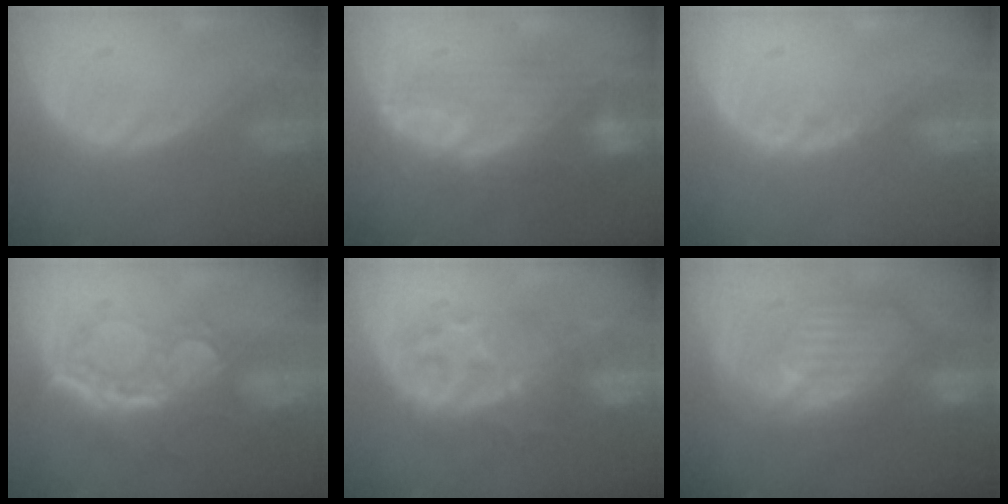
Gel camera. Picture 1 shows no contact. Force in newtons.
{"total": 9.2, "press": 8.2, "slide": 4.3}
{"total": 1.8, "press": 1.5, "slide": 1.0}
{"total": 9.2, "press": 7.7, "slide": 5.0}
{"total": 8.5, "press": 8.4, "slide": 1.3}
{"total": 10.5, "press": 9.4, "slide": 4.7}